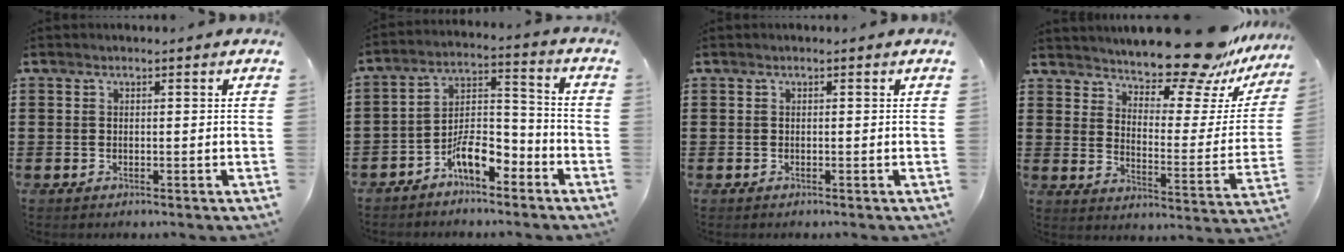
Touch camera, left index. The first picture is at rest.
{"total": 7.6, "force": [-5.4, 2.8, 4.5], "torque": [-0.085, 0.016, -0.103]}
{"total": 0.0}
{"total": 13.2, "force": [12.2, 1.8, 4.7], "torque": [-0.074, -0.096, 0.207]}